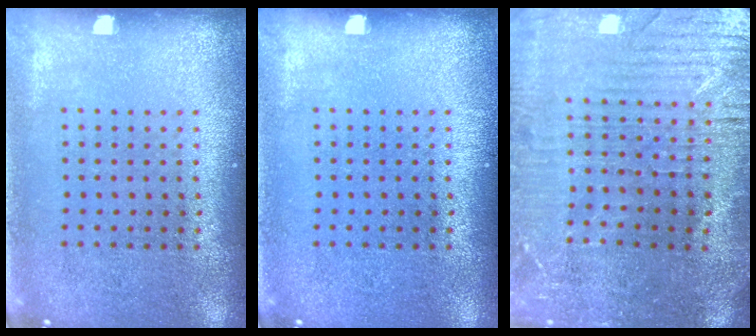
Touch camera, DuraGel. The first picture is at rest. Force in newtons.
{"total": 0.0}
{"total": 2.7, "press": 2.6, "slide": 0.6}